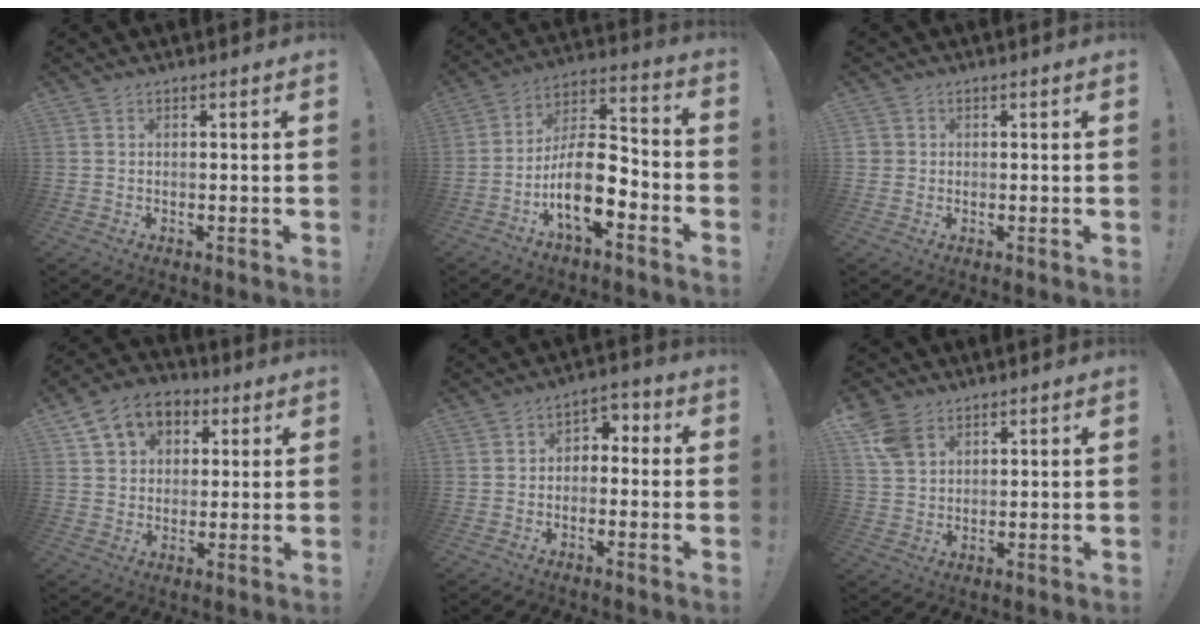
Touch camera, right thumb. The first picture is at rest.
{"total": 15.5, "force": [-6.7, 7.1, 12.1], "torque": [-0.219, 0.031, -0.107]}
{"total": 2.0, "force": [0.2, 1.9, 0.3], "torque": [-0.002, 0.003, 0.004]}
{"total": 10.2, "force": [4.2, 8.1, 4.5], "torque": [-0.067, -0.014, 0.084]}
{"total": 4.3, "force": [-2.6, 3.1, 1.5], "torque": [-0.020, 0.026, -0.046]}
{"total": 7.6, "force": [4.2, 5.2, 3.6], "torque": [-0.065, -0.014, 0.084]}